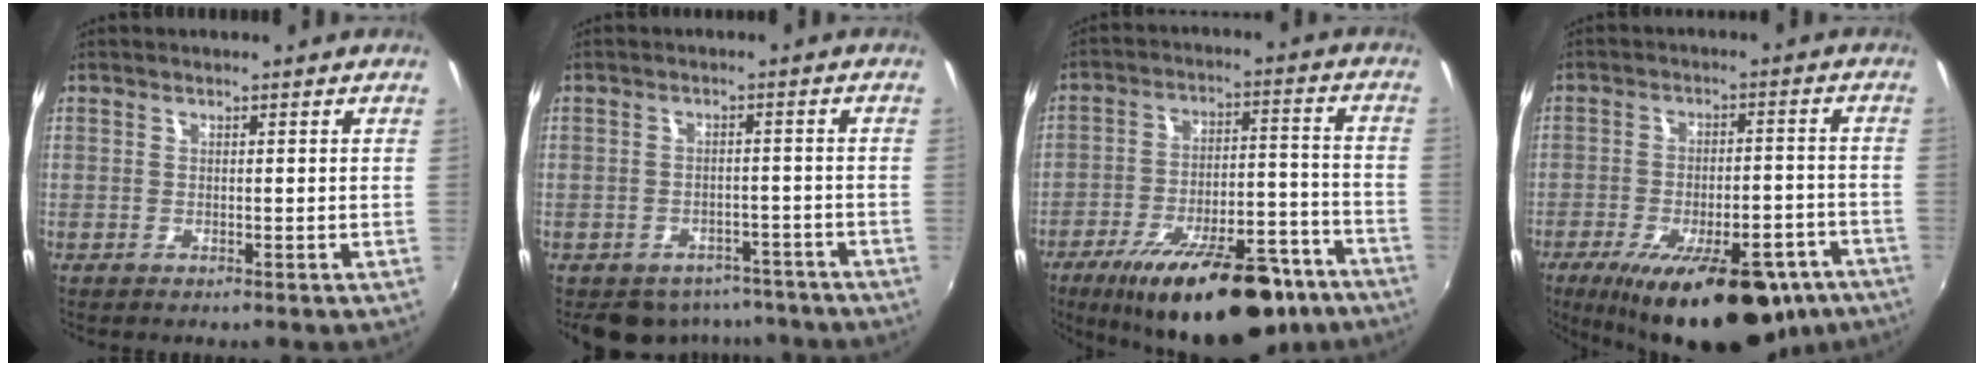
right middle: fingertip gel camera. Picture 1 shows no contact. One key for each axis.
{"total": 9.0, "fx": -7.1, "fy": 5.0, "fz": 2.3, "tx": -0.056, "ty": 0.010, "tz": -0.083}
{"total": 24.2, "fx": -17.2, "fy": 8.2, "fz": 14.9, "tx": -0.236, "ty": -0.012, "tz": -0.236}
{"total": 22.6, "fx": -15.0, "fy": 8.9, "fz": 14.4, "tx": -0.236, "ty": -0.025, "tz": -0.196}